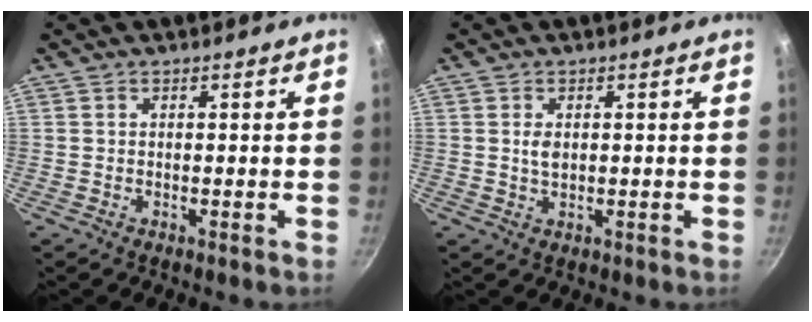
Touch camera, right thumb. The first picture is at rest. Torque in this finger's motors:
{"motor_torque": [0.87, 0.61, 0.50, -0.69, -0.02]}